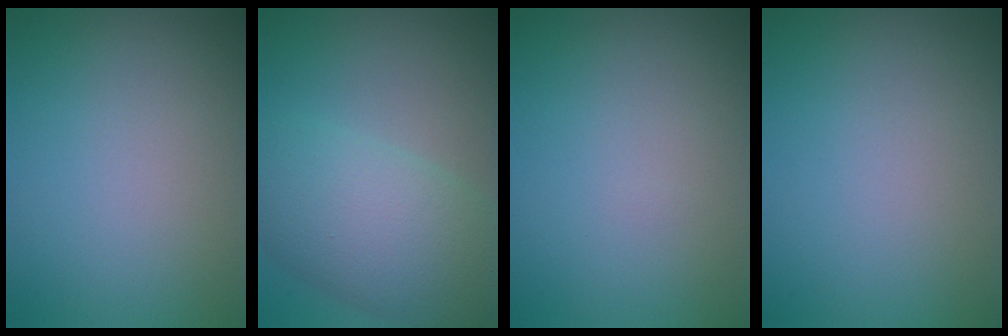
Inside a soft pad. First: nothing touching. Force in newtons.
{"total": 8.2, "press": 8.2, "slide": 0.3}
{"total": 0.0}
{"total": 0.0}